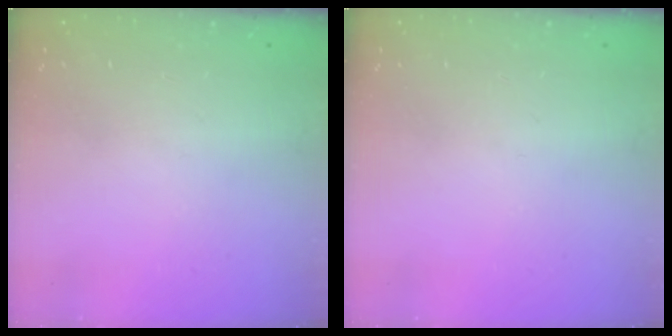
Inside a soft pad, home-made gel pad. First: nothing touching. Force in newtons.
{"total": 0.0}